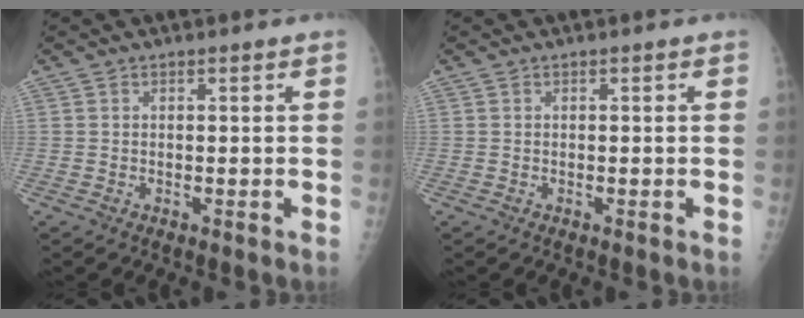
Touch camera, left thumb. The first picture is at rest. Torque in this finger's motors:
{"motor_torque": [-0.05, 0.08, -0.07, 0.00, 0.00]}